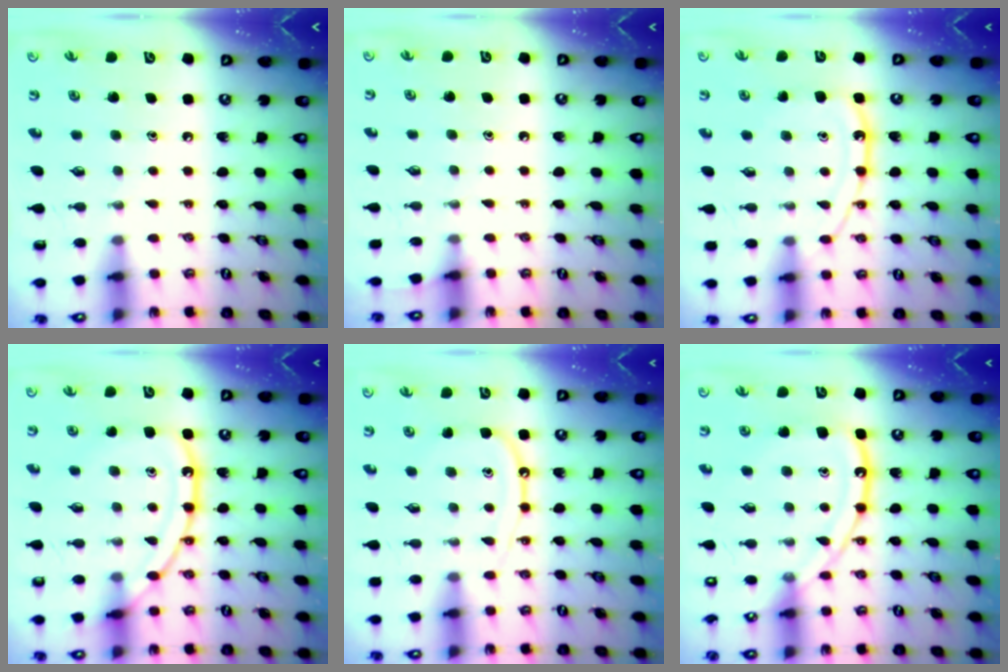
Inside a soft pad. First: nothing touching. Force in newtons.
{"total": 2.8, "press": 2.8, "slide": 0.5}
{"total": 12.8, "press": 12.7, "slide": 0.9}
{"total": 13.6, "press": 13.6, "slide": 1.0}
{"total": 10.7, "press": 10.7, "slide": 0.6}
{"total": 13.7, "press": 13.6, "slide": 1.2}